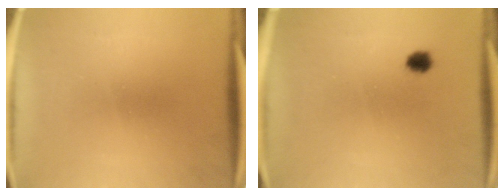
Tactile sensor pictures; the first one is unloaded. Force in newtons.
{"total": 2.1}